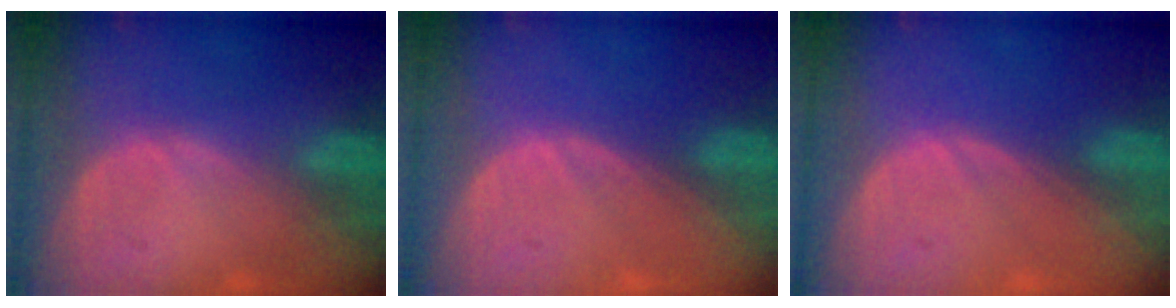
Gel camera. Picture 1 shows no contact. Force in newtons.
{"total": 0.0}
{"total": 0.0}